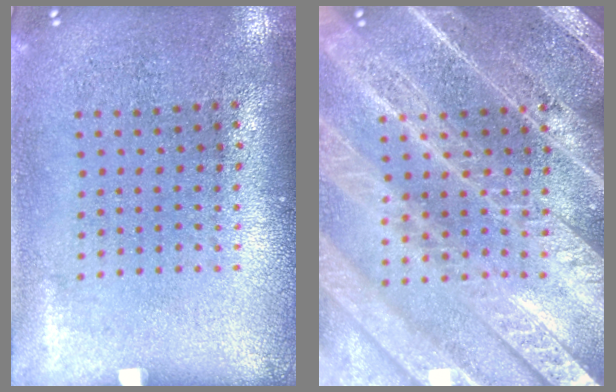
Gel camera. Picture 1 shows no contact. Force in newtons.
{"total": 5.7, "press": 5.7, "slide": 0.8}